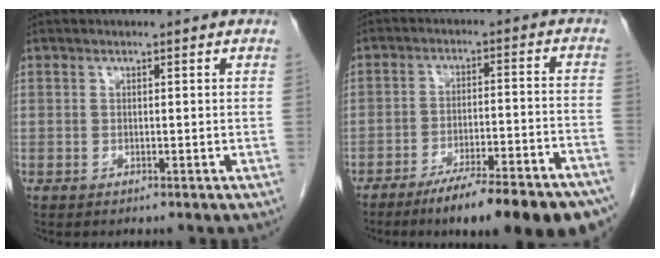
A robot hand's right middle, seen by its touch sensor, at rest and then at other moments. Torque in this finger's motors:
{"motor_torque": [1.10, -1.04, 0.74, 0.09]}